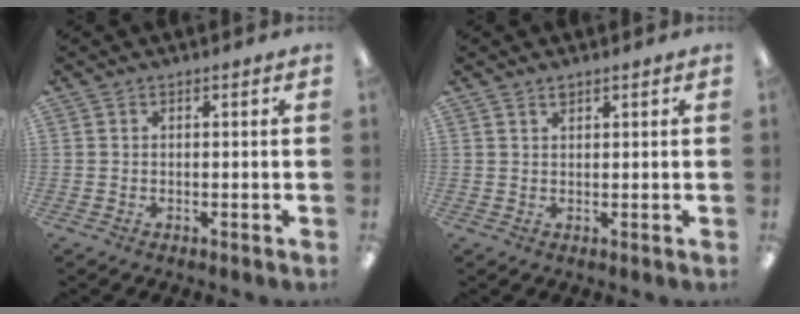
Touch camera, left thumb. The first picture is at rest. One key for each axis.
{"total": 1.2, "fx": 1.0, "fy": 0.3, "fz": 0.5, "tx": -0.011, "ty": 0.000, "tz": 0.019}